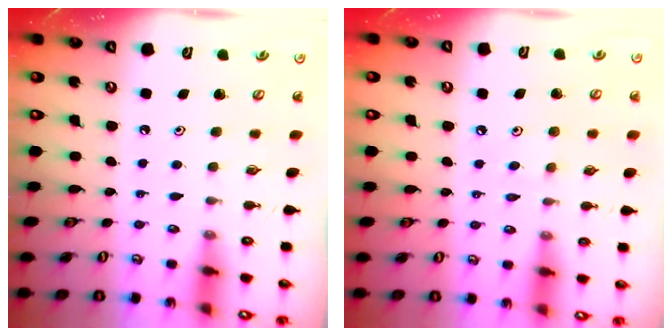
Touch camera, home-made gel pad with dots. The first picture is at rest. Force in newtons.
{"total": 4.4, "press": 4.4, "slide": 0.5}